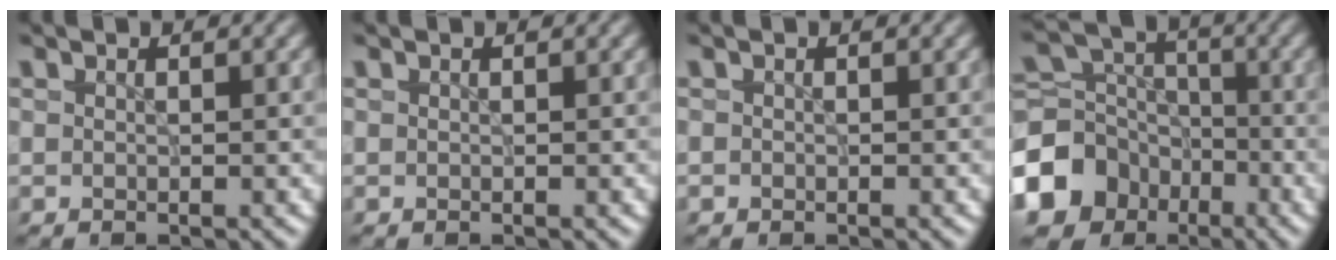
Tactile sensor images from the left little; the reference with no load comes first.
{"total": 0.0}
{"total": 0.0}
{"total": 10.3, "force": [-5.2, 8.2, 3.5], "torque": [-0.099, -0.008, -0.109]}